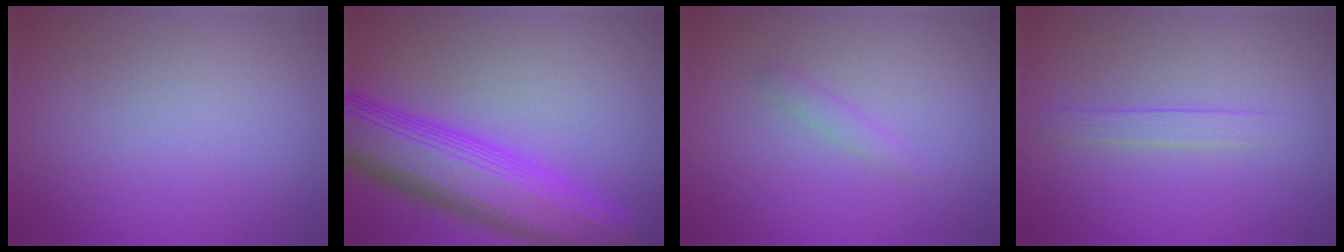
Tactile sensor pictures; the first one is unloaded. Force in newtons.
{"total": 9.8, "press": 9.8, "slide": 0.3}
{"total": 0.9, "press": 0.9, "slide": 0.0}
{"total": 1.3, "press": 1.3, "slide": 0.0}